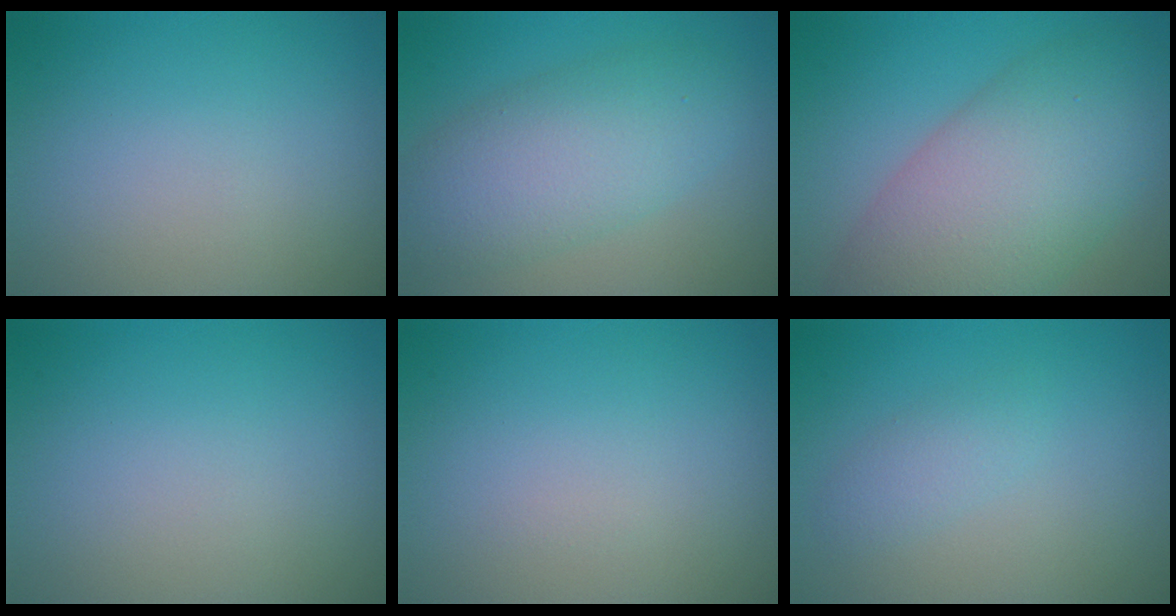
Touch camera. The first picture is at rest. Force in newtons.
{"total": 6.6, "press": 6.6, "slide": 0.2}
{"total": 10.6, "press": 10.6, "slide": 0.5}
{"total": 0.0}
{"total": 0.0}
{"total": 1.6, "press": 1.6, "slide": 0.1}